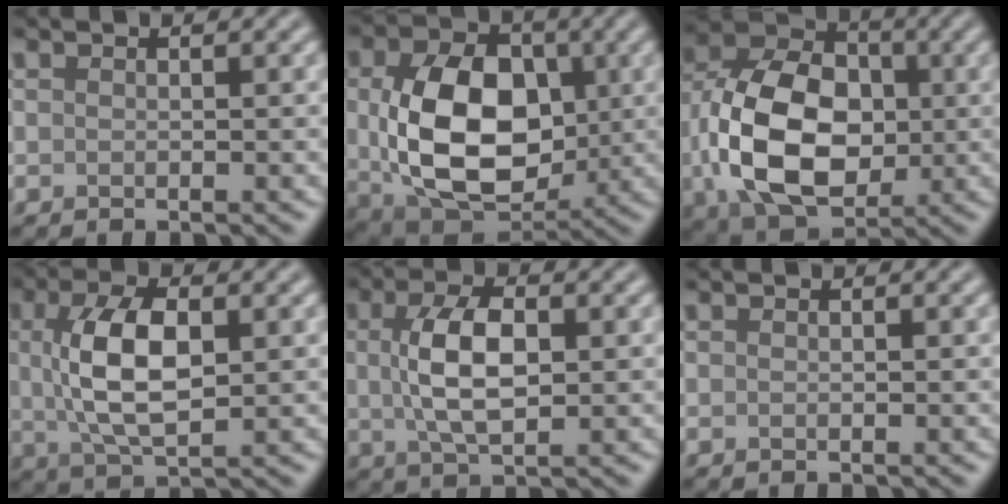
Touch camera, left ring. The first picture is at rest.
{"total": 11.6, "force": [0.1, 7.9, 8.4], "torque": [-0.157, -0.013, 0.011]}
{"total": 12.5, "force": [-1.2, 8.6, 9.0], "torque": [-0.189, -0.004, -0.028]}
{"total": 7.0, "force": [0.9, 3.2, 6.2], "torque": [-0.127, 0.003, 0.018]}
{"total": 5.7, "force": [0.6, 2.7, 5.0], "torque": [-0.103, 0.005, 0.011]}
{"total": 0.0}